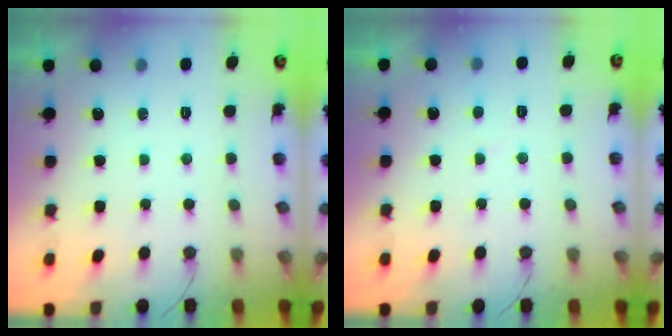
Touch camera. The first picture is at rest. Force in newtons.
{"total": 1.7, "press": 1.7, "slide": 0.2}